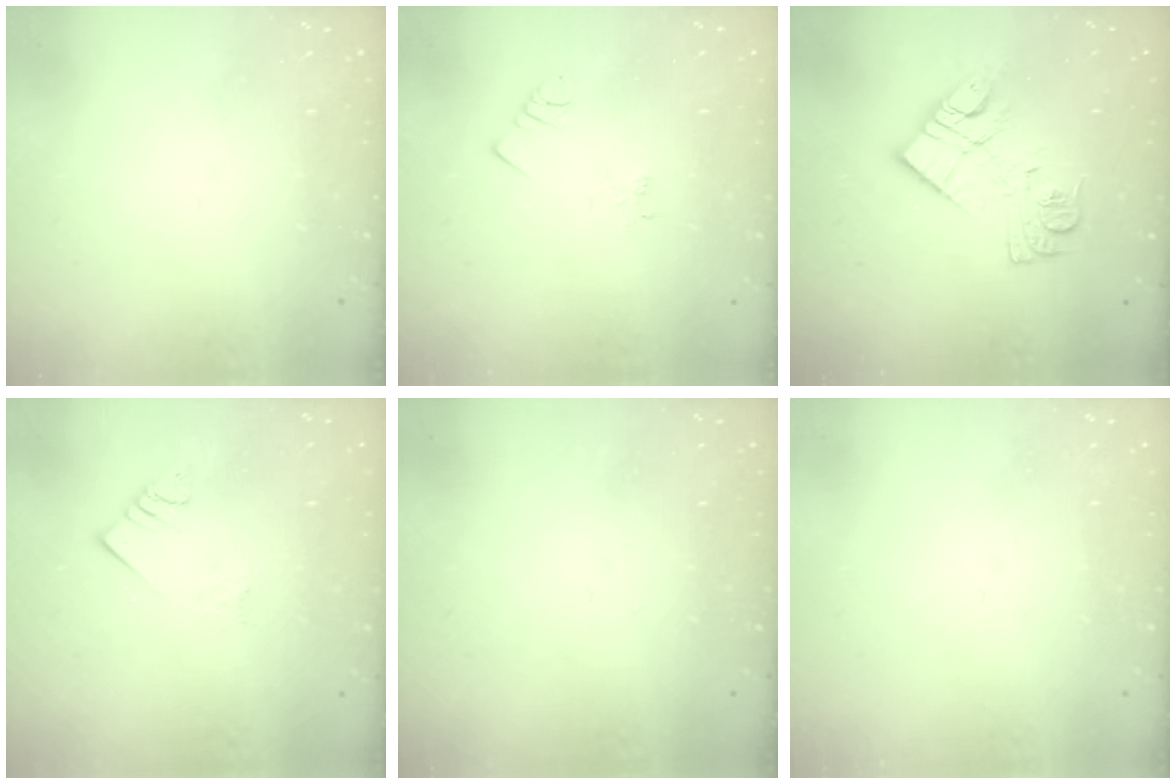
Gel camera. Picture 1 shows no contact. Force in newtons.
{"total": 1.4, "press": 1.4, "slide": 0.3}
{"total": 11.8, "press": 11.8, "slide": 0.7}
{"total": 3.6, "press": 3.6, "slide": 0.6}
{"total": 0.0}
{"total": 0.0}